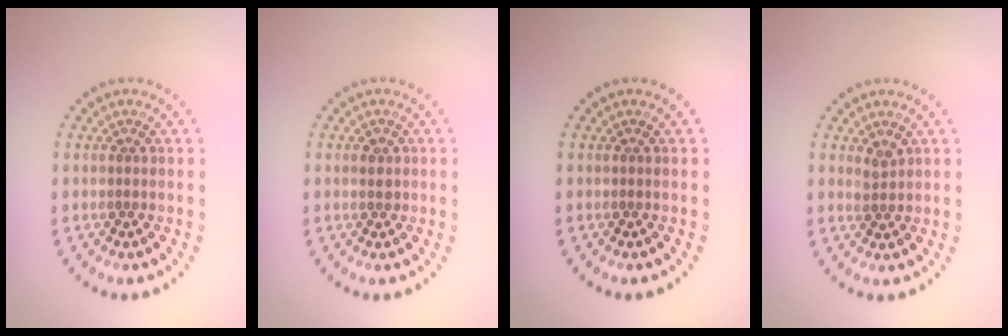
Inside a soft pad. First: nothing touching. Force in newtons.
{"total": 1.1, "press": 1.1, "slide": 0.1}
{"total": 0.0}
{"total": 1.1, "press": 0.9, "slide": 0.5}